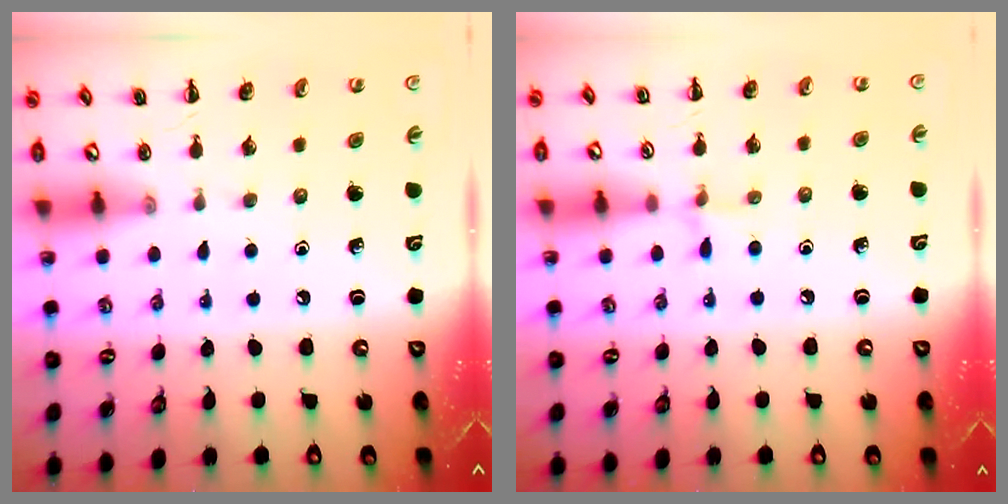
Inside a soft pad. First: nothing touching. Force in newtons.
{"total": 5.3, "press": 5.0, "slide": 1.9}